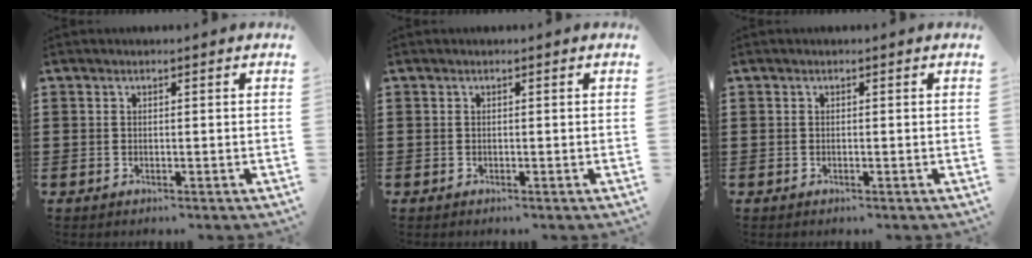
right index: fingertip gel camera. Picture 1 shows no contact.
{"total": 0.0}
{"total": 0.0}